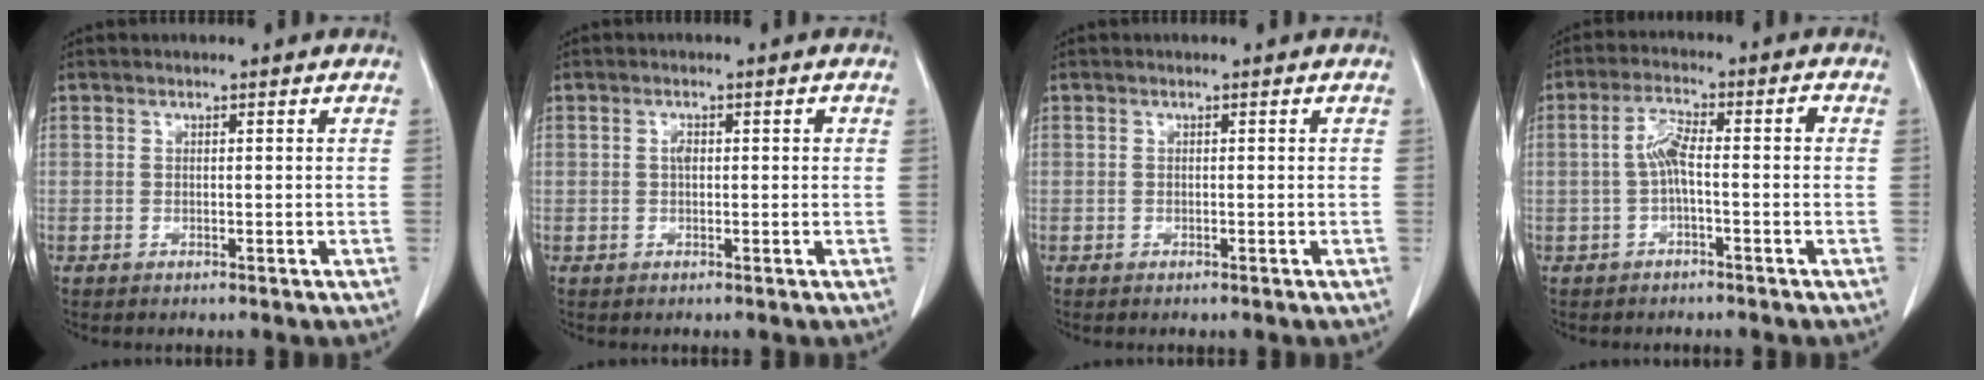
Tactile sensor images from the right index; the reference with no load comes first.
{"total": 1.7, "force": [0.2, 0.9, 1.4], "torque": [-0.026, 0.009, 0.004]}
{"total": 0.0}
{"total": 5.1, "force": [-0.6, 1.2, 4.9], "torque": [-0.100, 0.023, -0.010]}